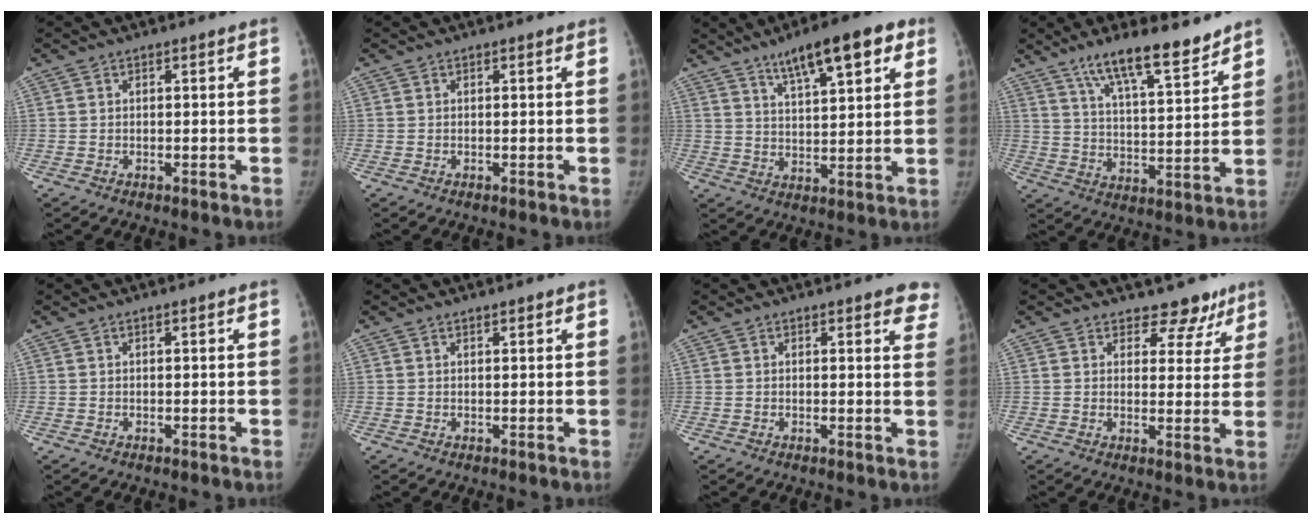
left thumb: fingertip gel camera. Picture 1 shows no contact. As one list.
[{"total": 0.0}, {"total": 13.1, "force": [7.7, 3.9, 9.8], "torque": [-0.125, -0.024, 0.118]}, {"total": 13.4, "force": [10.2, 3.0, 8.2], "torque": [-0.116, -0.062, 0.175]}, {"total": 0.0}, {"total": 0.9, "force": [0.8, 0.3, 0.2], "torque": [-0.004, -0.005, 0.011]}, {"total": 5.4, "force": [4.2, 1.9, 2.9], "torque": [-0.001, -0.016, 0.033]}, {"total": 7.5, "force": [6.0, 4.4, 1.2], "torque": [0.028, -0.035, 0.065]}]